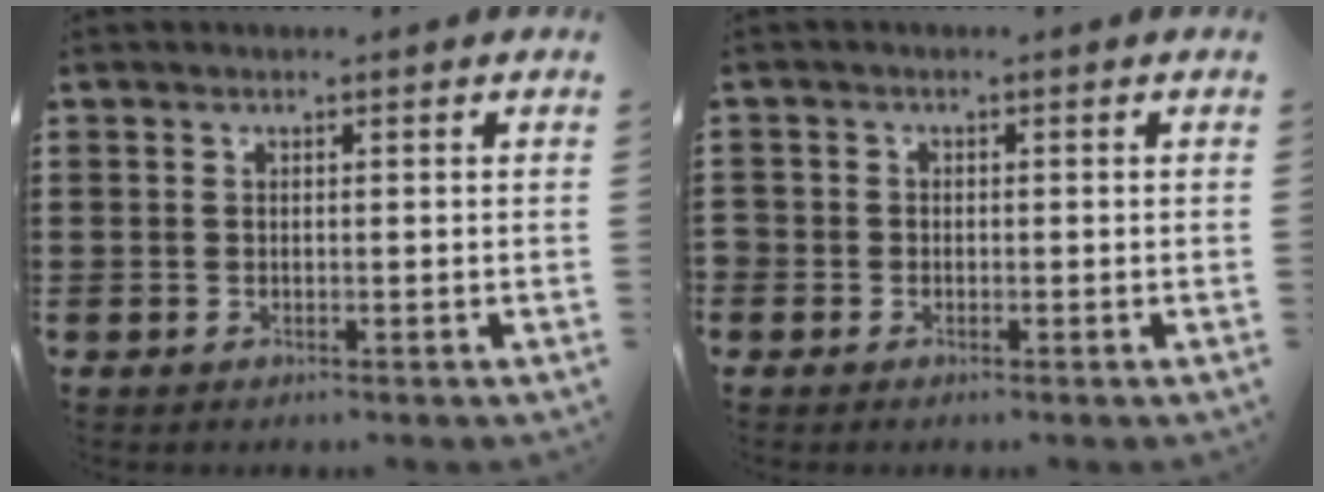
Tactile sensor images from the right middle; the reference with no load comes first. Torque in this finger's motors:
{"motor_torque": [2.14, 0.00, 0.21, 0.21]}